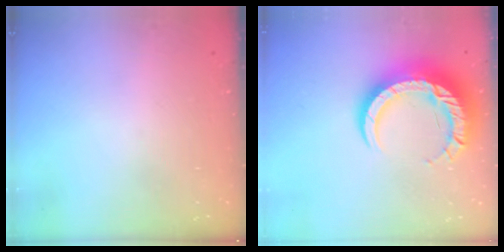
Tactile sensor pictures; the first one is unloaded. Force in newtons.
{"total": 15.7, "press": 15.6, "slide": 1.4}